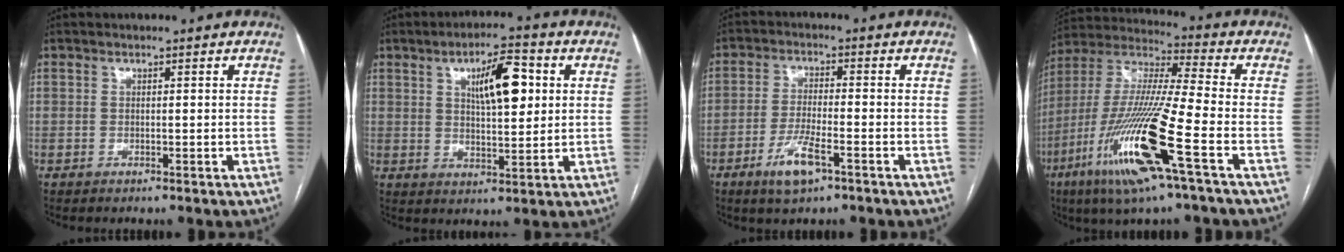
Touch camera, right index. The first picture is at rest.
{"total": 9.4, "force": [2.9, 2.8, 8.5], "torque": [-0.136, 0.013, 0.049]}
{"total": 6.3, "force": [-3.5, 1.3, 5.1], "torque": [-0.101, -0.007, -0.060]}
{"total": 19.6, "force": [-8.2, 0.7, 17.8], "torque": [-0.393, -0.034, -0.162]}